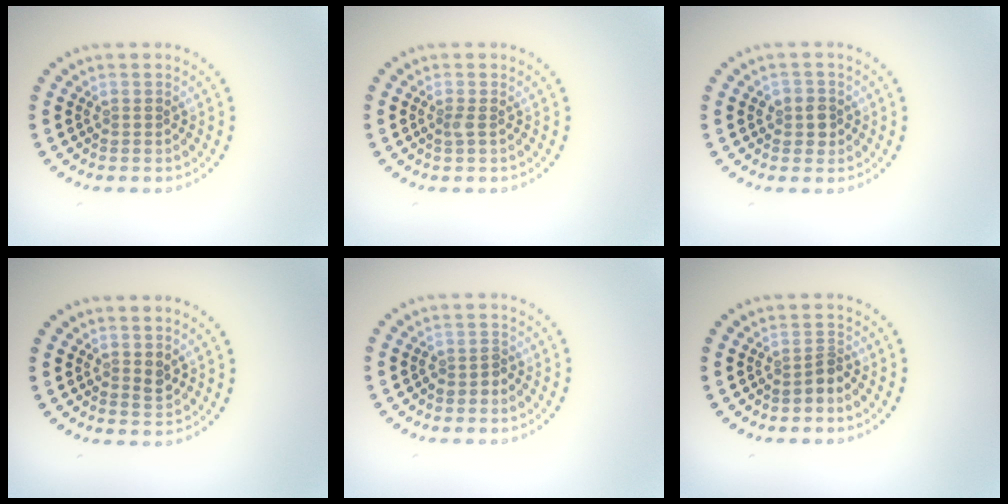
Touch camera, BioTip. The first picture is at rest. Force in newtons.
{"total": 0.7, "press": 0.6, "slide": 0.3}
{"total": 1.7, "press": 1.6, "slide": 0.7}
{"total": 1.0, "press": 0.9, "slide": 0.4}
{"total": 1.2, "press": 1.1, "slide": 0.6}
{"total": 1.2, "press": 0.7, "slide": 1.0}